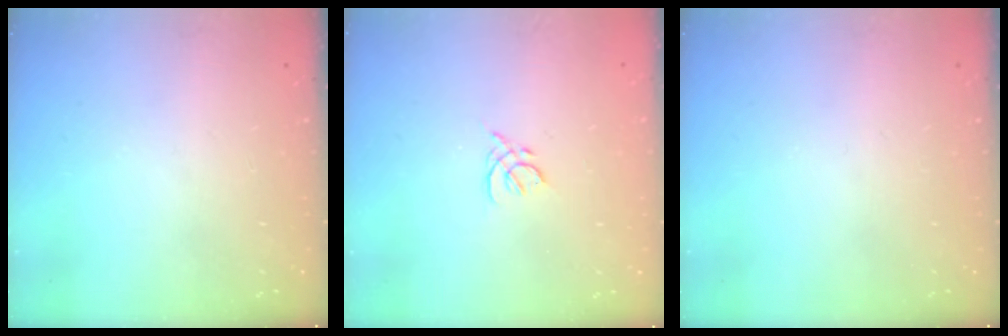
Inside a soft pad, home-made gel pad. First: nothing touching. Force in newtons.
{"total": 2.0, "press": 1.9, "slide": 0.6}
{"total": 0.0}